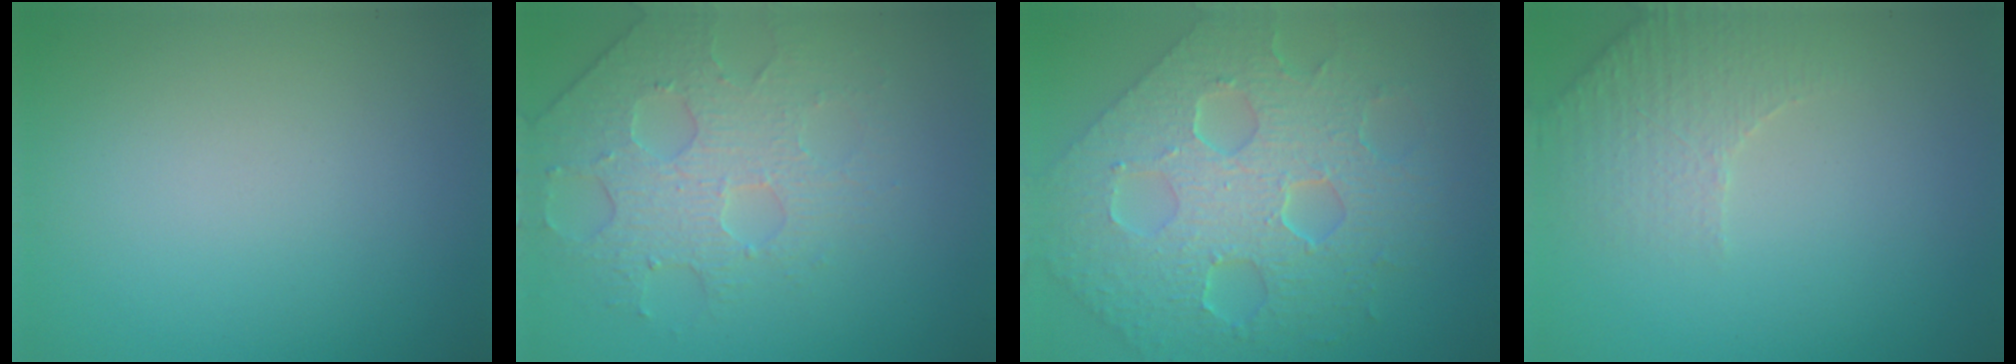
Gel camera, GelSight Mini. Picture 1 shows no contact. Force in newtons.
{"total": 3.8, "press": 3.6, "slide": 1.2}
{"total": 8.7, "press": 6.4, "slide": 5.9}
{"total": 2.8, "press": 2.7, "slide": 0.8}